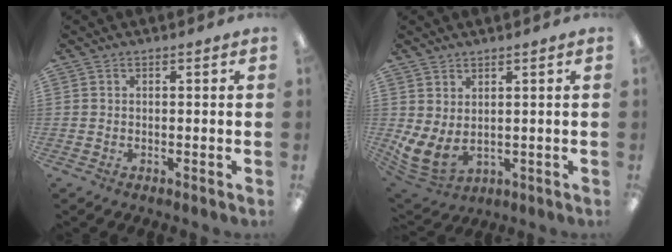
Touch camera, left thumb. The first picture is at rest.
{"total": 6.9, "force": [1.3, 4.1, 5.4], "torque": [-0.117, -0.023, 0.029]}